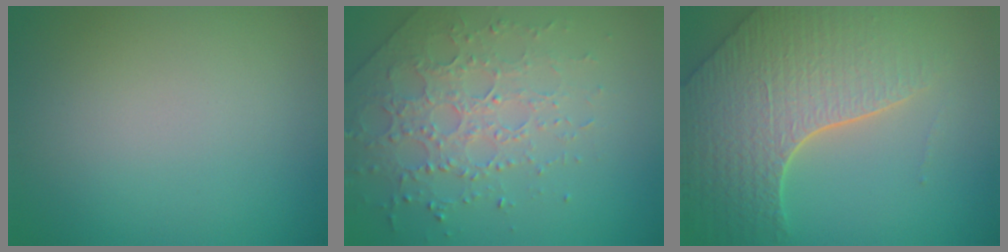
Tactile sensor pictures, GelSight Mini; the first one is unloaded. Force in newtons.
{"total": 3.8, "press": 3.6, "slide": 1.1}
{"total": 7.2, "press": 5.6, "slide": 4.5}